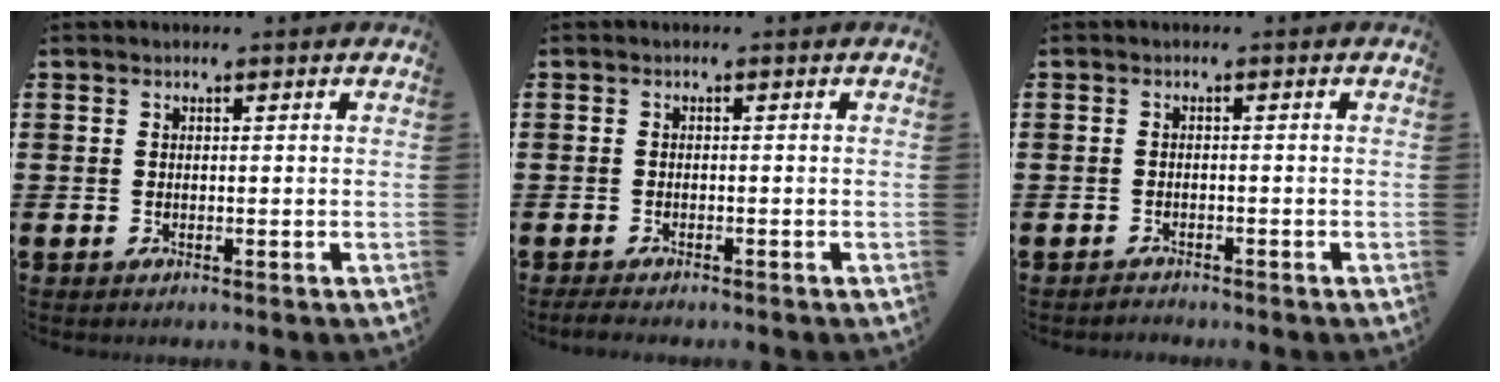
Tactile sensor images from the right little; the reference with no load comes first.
{"total": 1.0, "force": [-0.8, 0.2, 0.4], "torque": [-0.010, 0.001, -0.018]}
{"total": 1.0, "force": [-1.0, 0.1, -0.1], "torque": [-0.002, 0.002, -0.021]}